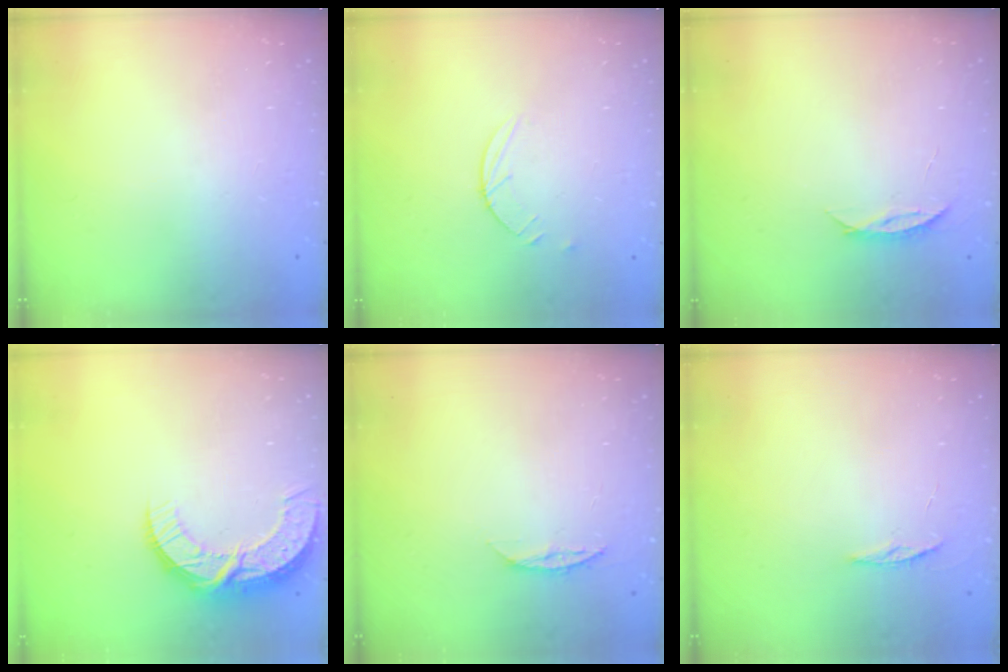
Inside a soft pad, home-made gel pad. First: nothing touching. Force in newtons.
{"total": 2.5, "press": 2.4, "slide": 0.3}
{"total": 3.7, "press": 3.6, "slide": 0.4}
{"total": 10.2, "press": 10.2, "slide": 0.8}
{"total": 5.1, "press": 5.1, "slide": 0.7}
{"total": 3.5, "press": 3.5, "slide": 0.4}